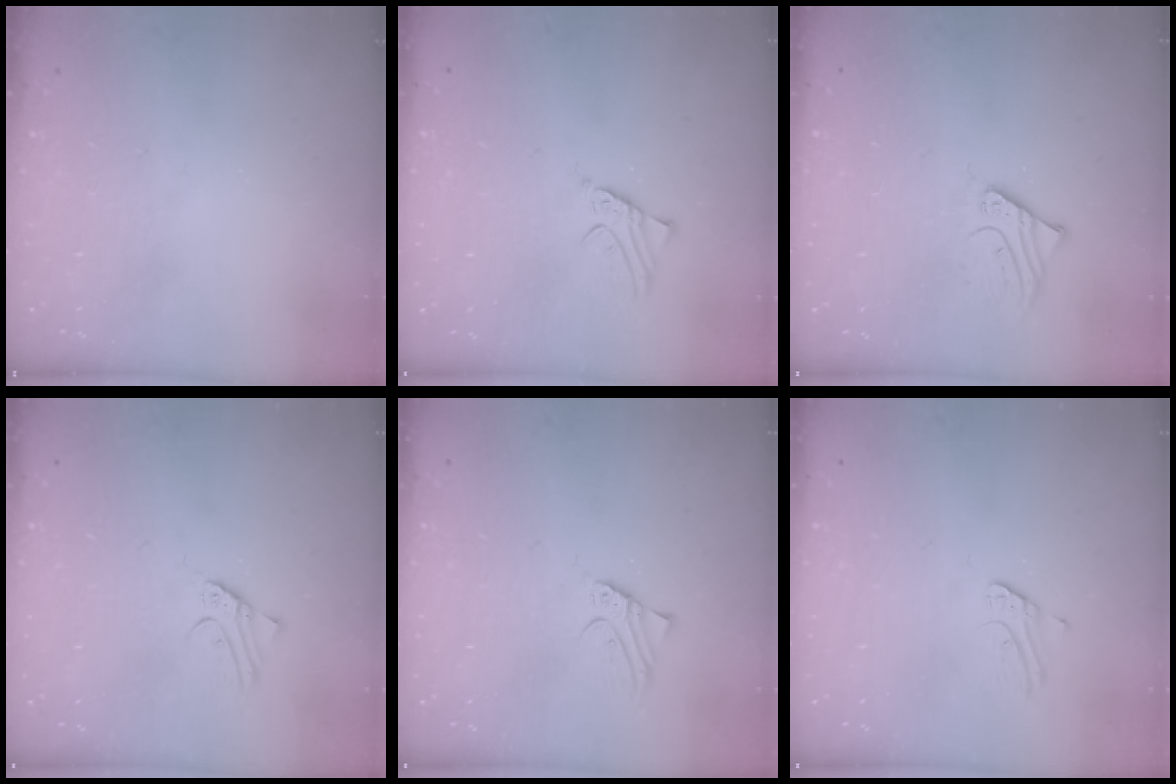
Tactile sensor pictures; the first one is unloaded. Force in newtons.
{"total": 2.0, "press": 2.0, "slide": 0.2}
{"total": 1.5, "press": 1.5, "slide": 0.1}
{"total": 2.7, "press": 2.7, "slide": 0.3}
{"total": 2.4, "press": 2.4, "slide": 0.1}
{"total": 2.7, "press": 2.7, "slide": 0.2}